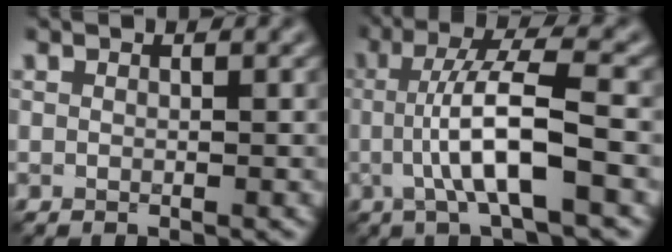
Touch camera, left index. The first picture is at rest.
{"total": 6.7, "force": [-1.1, 1.3, 6.5], "torque": [-0.121, 0.013, -0.023]}